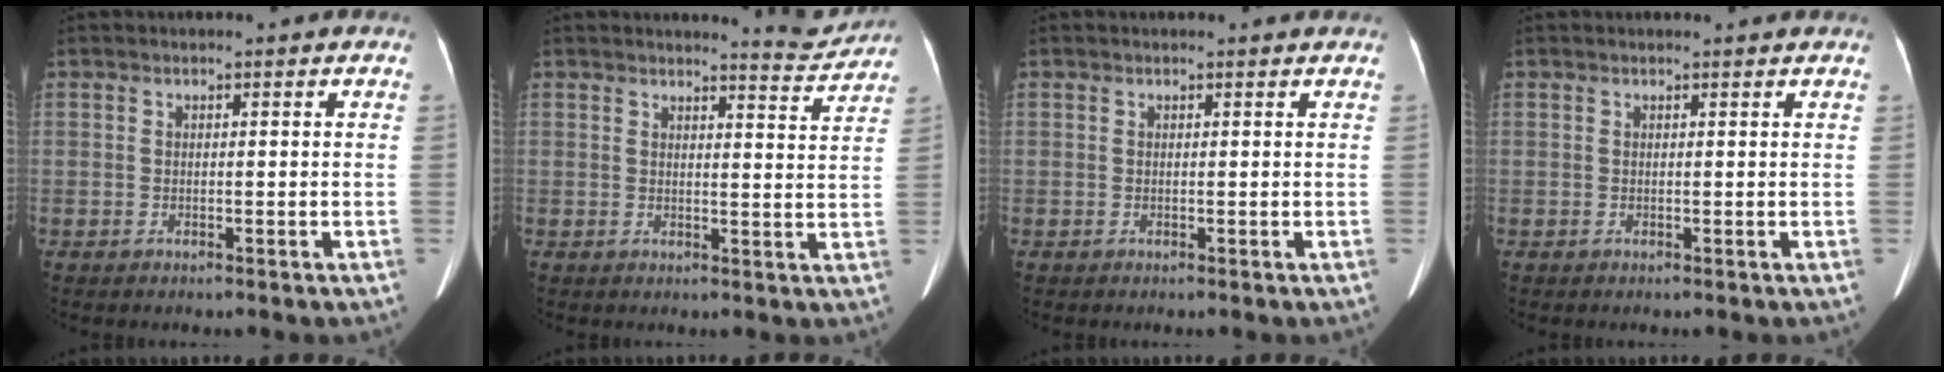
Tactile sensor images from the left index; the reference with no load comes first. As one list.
[{"total": 4.5, "force": [4.5, -0.2, 0.0], "torque": [-0.008, -0.028, 0.047]}, {"total": 0.9, "force": [0.8, -0.1, 0.1], "torque": [-0.009, 0.000, 0.007]}, {"total": 1.7, "force": [1.7, 0.0, 0.3], "torque": [-0.010, 0.009, 0.019]}]